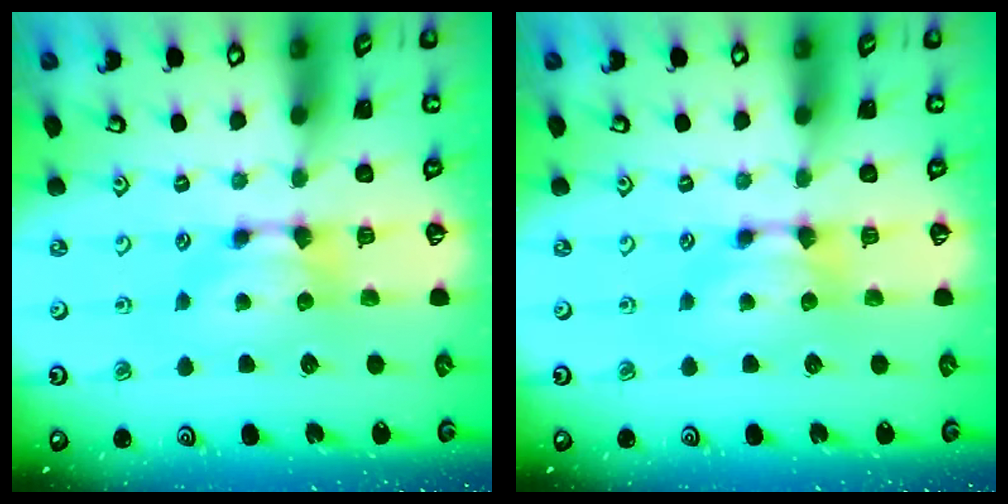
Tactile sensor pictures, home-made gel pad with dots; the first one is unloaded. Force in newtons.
{"total": 0.0}